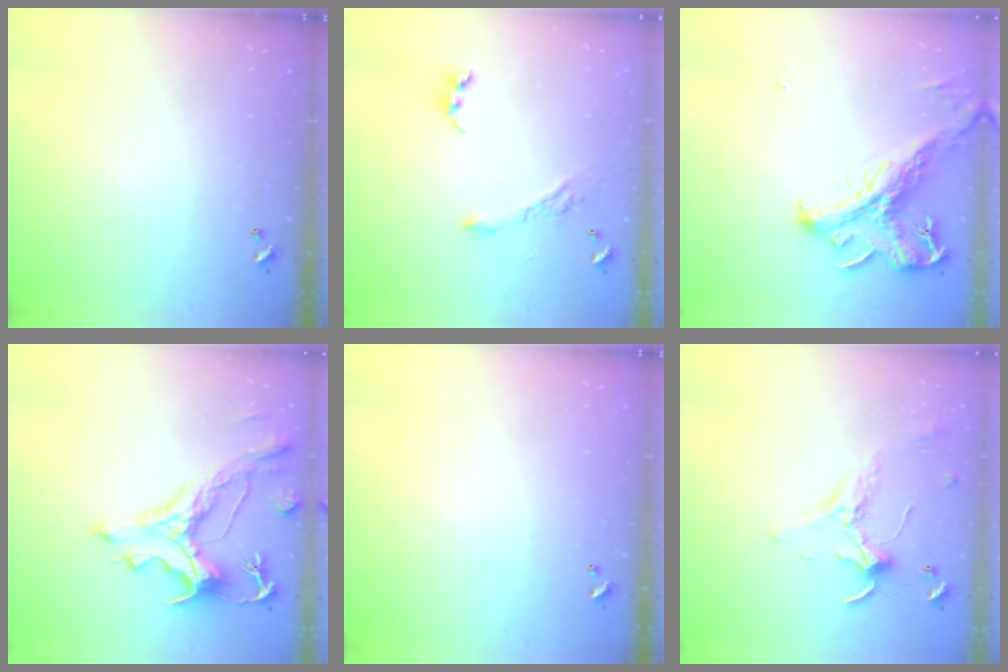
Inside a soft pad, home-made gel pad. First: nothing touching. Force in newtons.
{"total": 5.7, "press": 5.6, "slide": 0.9}
{"total": 2.6, "press": 2.2, "slide": 1.4}
{"total": 4.1, "press": 3.7, "slide": 1.7}
{"total": 0.0}
{"total": 1.7, "press": 1.6, "slide": 0.2}